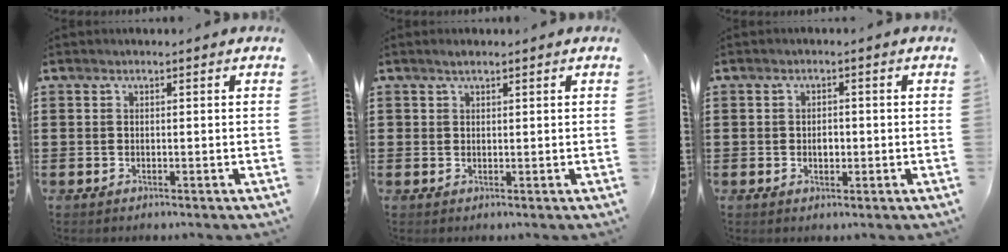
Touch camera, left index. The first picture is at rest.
{"total": 1.1, "force": [0.8, 0.5, 0.5], "torque": [-0.012, 0.004, 0.015]}
{"total": 1.8, "force": [-0.2, 1.1, 1.4], "torque": [-0.030, 0.003, -0.006]}